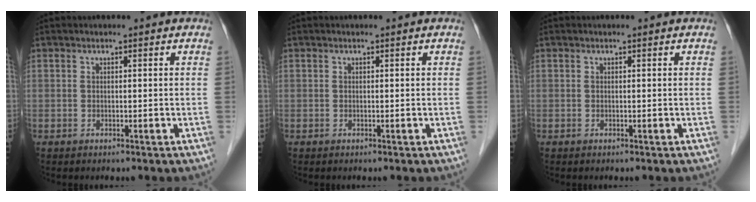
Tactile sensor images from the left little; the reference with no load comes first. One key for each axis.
{"total": 0.0}
{"total": 0.0}